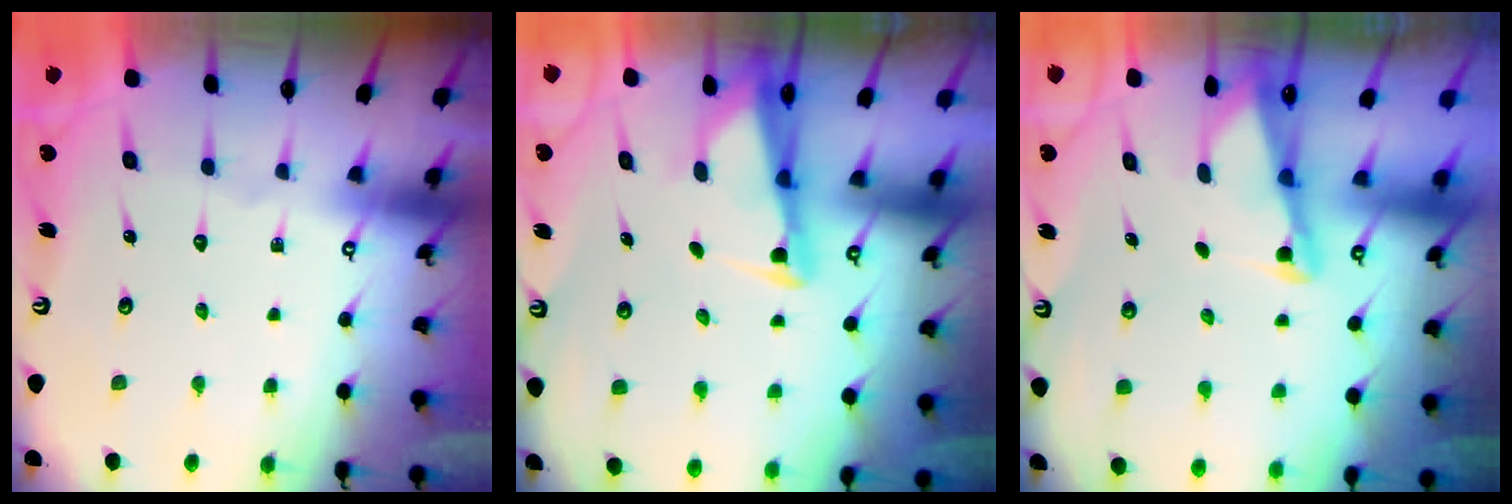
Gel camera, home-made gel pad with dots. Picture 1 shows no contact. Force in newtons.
{"total": 2.4, "press": 2.4, "slide": 0.5}
{"total": 2.0, "press": 2.0, "slide": 0.2}